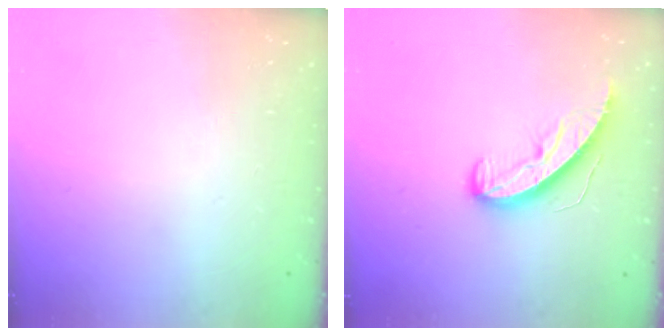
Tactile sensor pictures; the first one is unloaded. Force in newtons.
{"total": 8.8, "press": 8.8, "slide": 0.8}